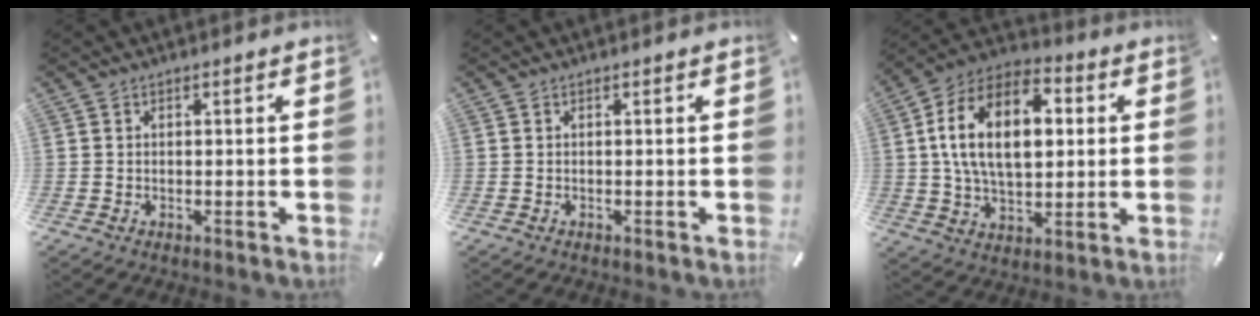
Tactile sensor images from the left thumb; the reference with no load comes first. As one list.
[{"total": 0.0}, {"total": 17.6, "force": [2.9, 11.1, 13.3], "torque": [-0.266, 0.008, 0.046]}]